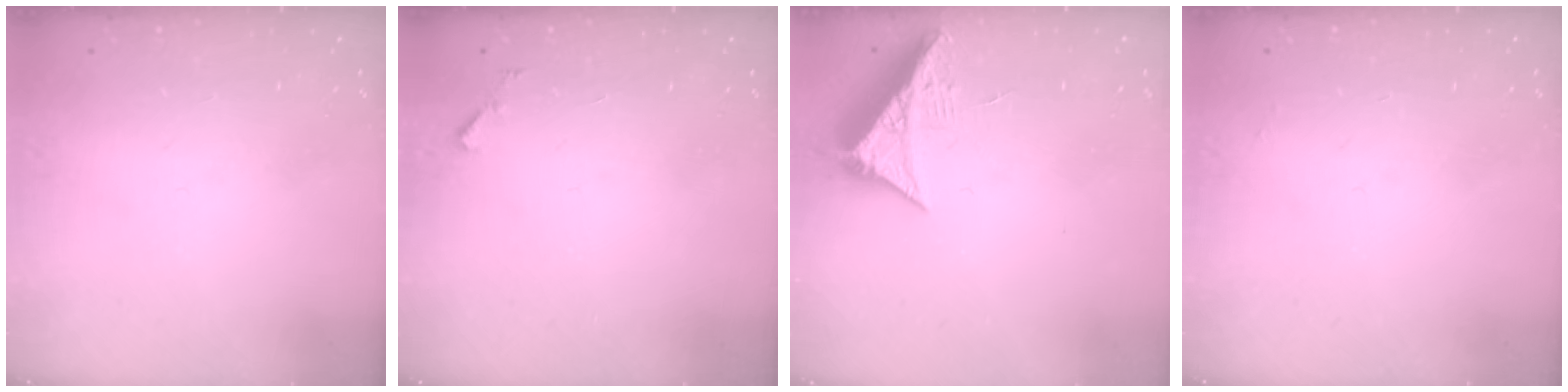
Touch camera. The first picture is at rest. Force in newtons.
{"total": 3.3, "press": 3.3, "slide": 0.3}
{"total": 8.4, "press": 8.4, "slide": 0.5}
{"total": 1.9, "press": 1.9, "slide": 0.3}